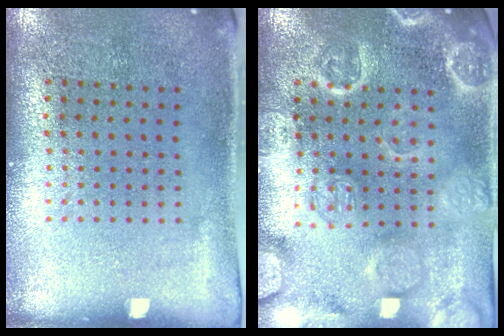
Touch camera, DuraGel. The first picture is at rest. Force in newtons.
{"total": 3.5, "press": 3.5, "slide": 0.4}